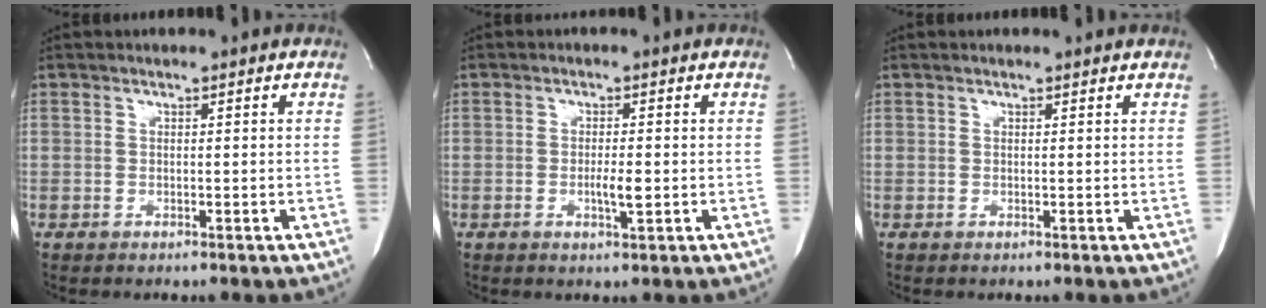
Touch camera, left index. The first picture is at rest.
{"total": 2.7, "force": [-1.2, 0.3, 2.4], "torque": [-0.046, -0.009, -0.018]}
{"total": 0.9, "force": [0.9, 0.0, 0.1], "torque": [-0.009, -0.001, 0.003]}